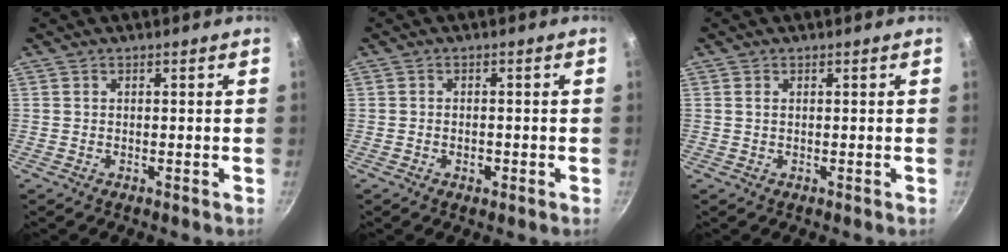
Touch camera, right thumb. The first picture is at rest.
{"total": 1.8, "force": [-0.7, 1.1, 1.2], "torque": [-0.017, 0.005, -0.013]}
{"total": 0.6, "force": [0.2, 0.3, 0.5], "torque": [-0.009, 0.001, 0.004]}